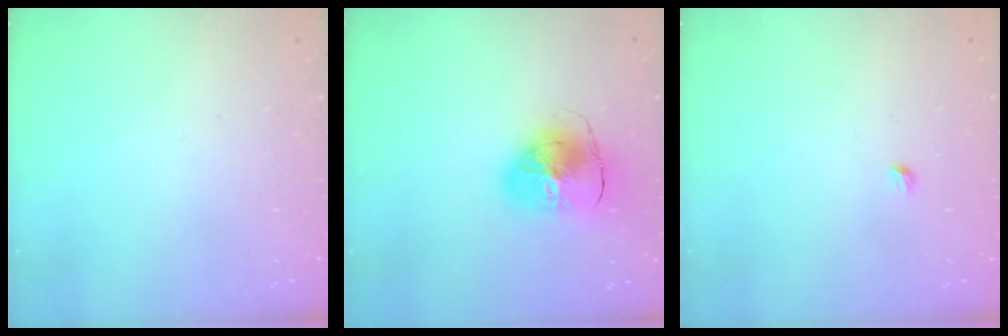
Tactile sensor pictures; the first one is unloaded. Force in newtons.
{"total": 12.3, "press": 12.2, "slide": 1.6}
{"total": 2.7, "press": 2.6, "slide": 0.6}